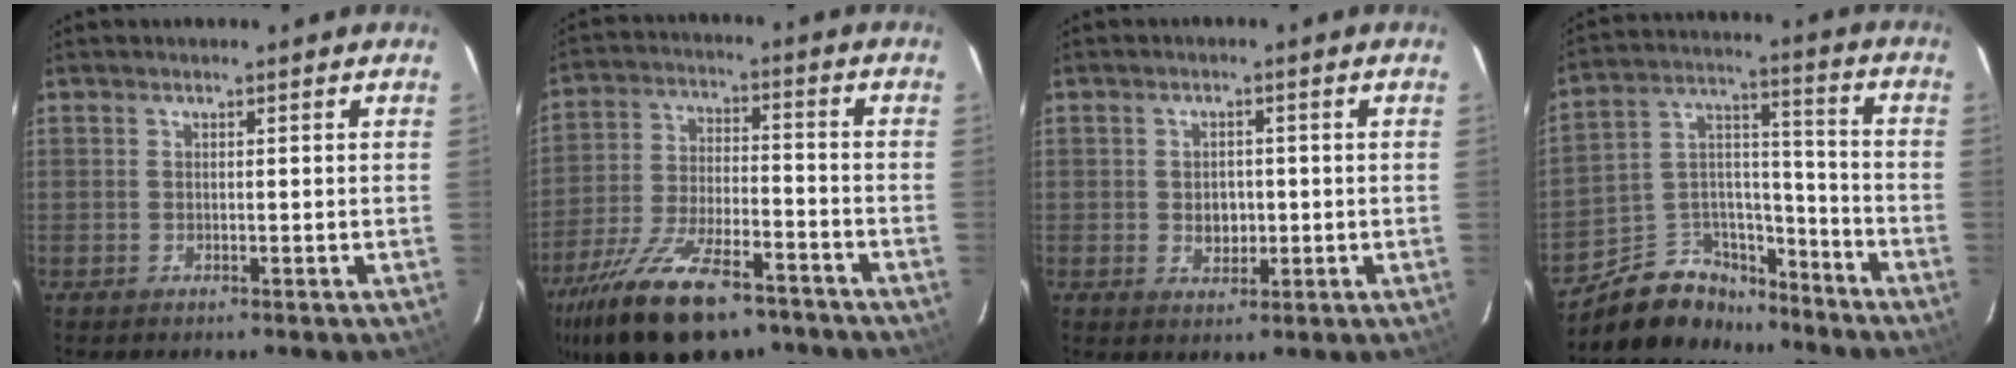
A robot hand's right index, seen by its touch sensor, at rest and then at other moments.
{"total": 21.5, "force": [-15.1, 8.5, 12.7], "torque": [-0.254, -0.031, -0.245]}
{"total": 3.7, "force": [-0.4, 3.0, 2.2], "torque": [-0.035, 0.001, -0.003]}
{"total": 14.2, "force": [-11.1, 8.1, 3.6], "torque": [-0.075, 0.075, -0.176]}